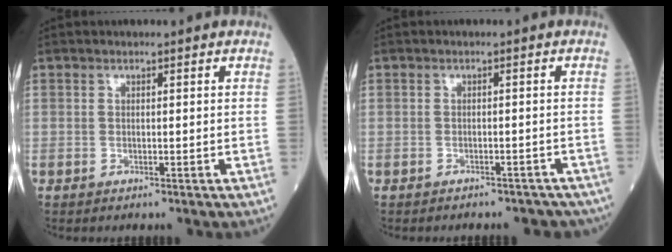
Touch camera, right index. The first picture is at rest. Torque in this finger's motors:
{"motor_torque": [-0.14, -0.40, -0.02, 0.01]}